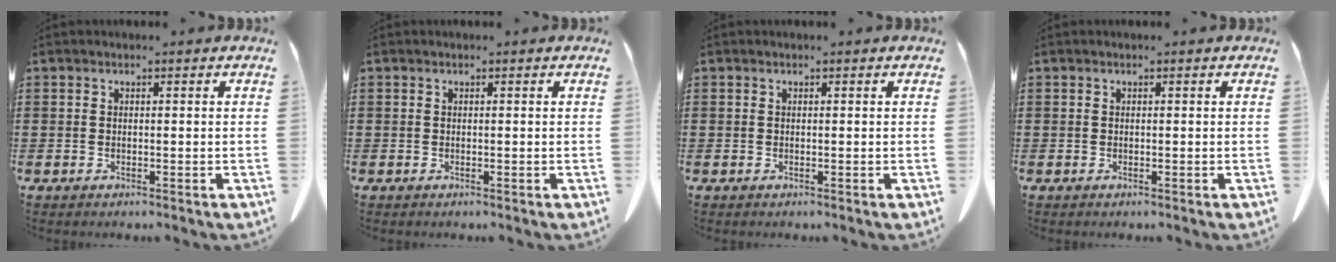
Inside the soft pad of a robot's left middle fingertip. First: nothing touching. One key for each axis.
{"total": 0.0}
{"total": 0.0}
{"total": 0.0}